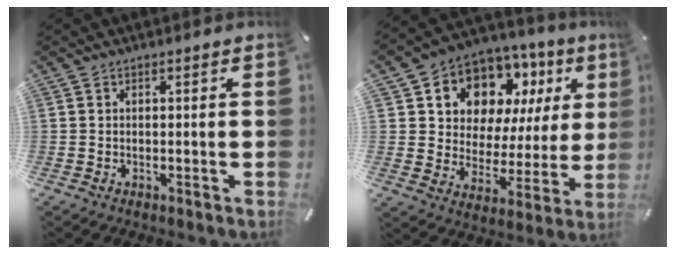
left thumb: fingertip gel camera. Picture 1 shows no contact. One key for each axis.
{"total": 10.4, "fx": 6.9, "fy": 7.4, "fz": 2.3, "tx": -0.052, "ty": -0.069, "tz": 0.130}